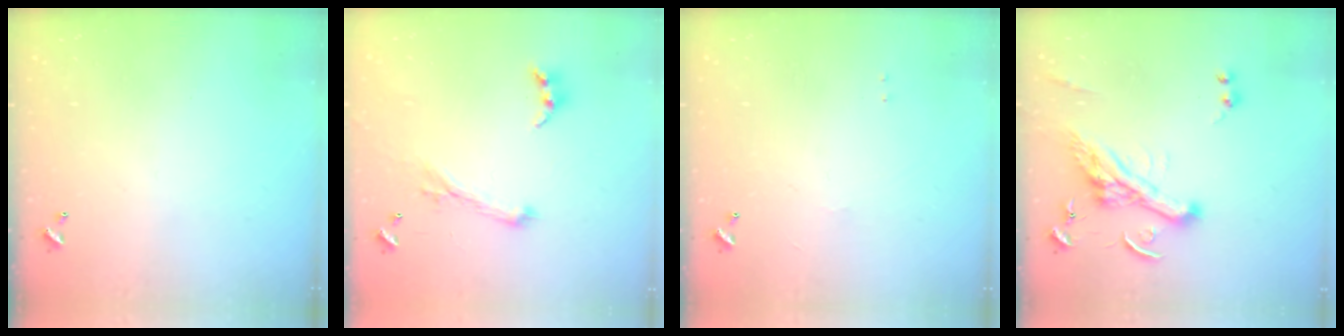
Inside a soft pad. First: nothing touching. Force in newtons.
{"total": 1.1, "press": 0.6, "slide": 0.9}
{"total": 0.9, "press": 0.8, "slide": 0.5}
{"total": 6.7, "press": 6.5, "slide": 1.6}